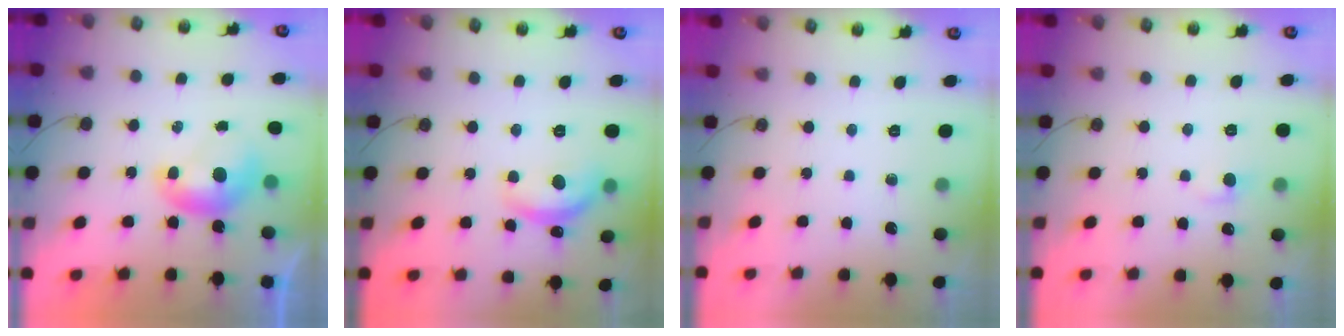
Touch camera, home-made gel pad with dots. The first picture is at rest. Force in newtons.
{"total": 8.0, "press": 7.9, "slide": 0.6}
{"total": 0.0}
{"total": 1.3, "press": 1.2, "slide": 0.5}